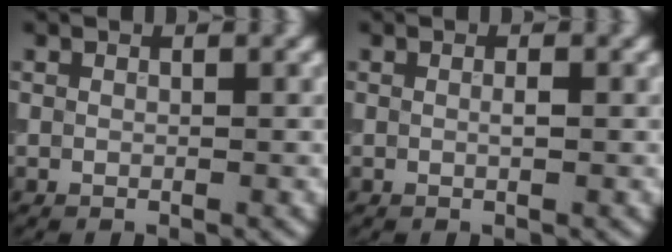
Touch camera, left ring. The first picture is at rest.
{"total": 0.6, "force": [0.0, 0.1, 0.6], "torque": [-0.012, 0.001, 0.000]}